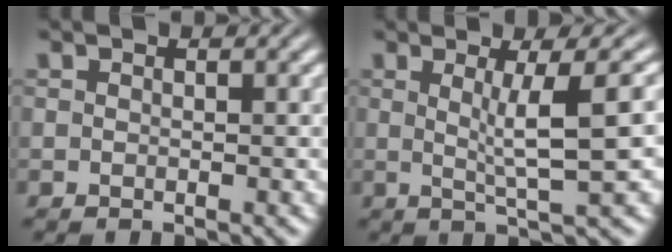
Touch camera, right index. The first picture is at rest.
{"total": 4.0, "force": [0.5, -1.4, 3.7], "torque": [-0.051, -0.008, 0.017]}